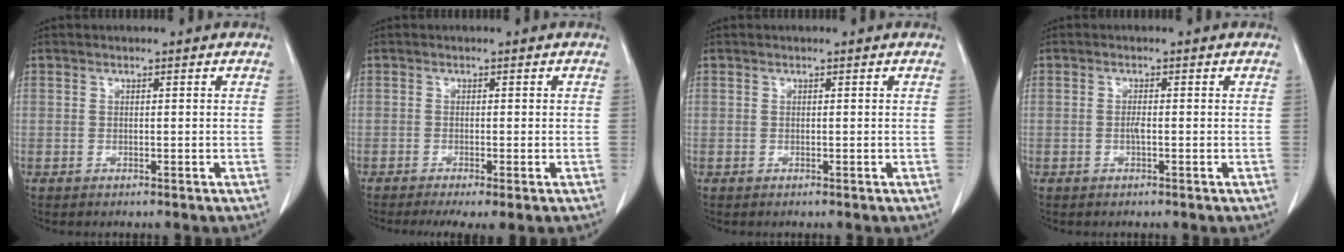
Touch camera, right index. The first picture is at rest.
{"total": 3.8, "force": [-2.2, 0.6, 3.0], "torque": [-0.047, -0.012, -0.036]}
{"total": 0.0}
{"total": 0.9, "force": [-0.2, 0.1, 0.9], "torque": [-0.017, 0.003, -0.004]}